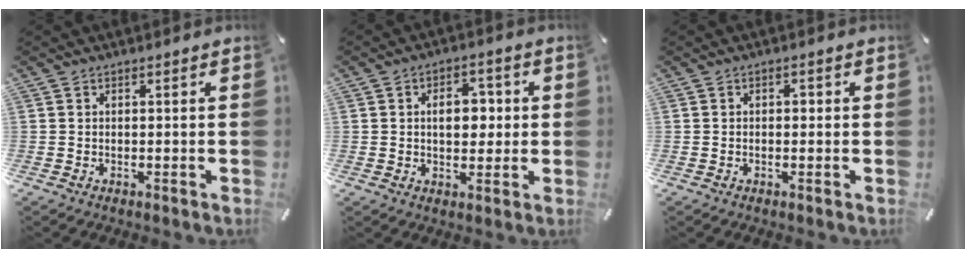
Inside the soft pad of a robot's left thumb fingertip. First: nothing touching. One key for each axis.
{"total": 8.1, "fx": 0.7, "fy": 5.4, "fz": 6.0, "tx": -0.071, "ty": -0.002, "tz": 0.003}
{"total": 1.2, "fx": -0.3, "fy": 0.7, "fz": 0.9, "tx": -0.018, "ty": 0.004, "tz": -0.007}